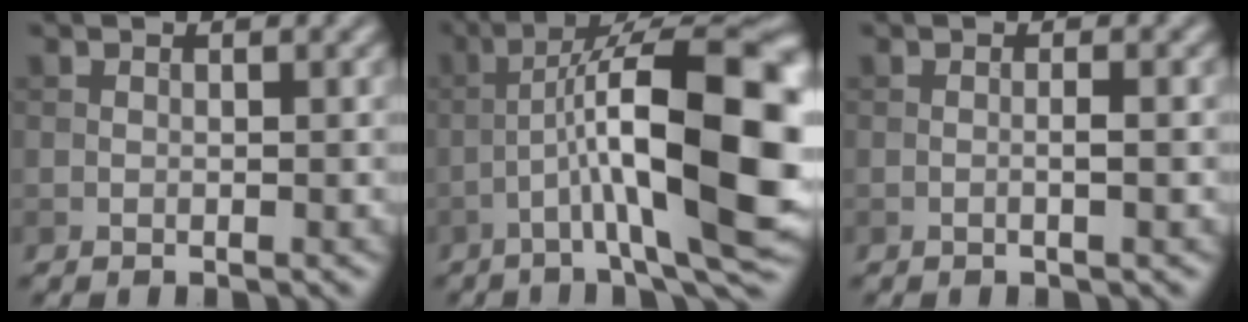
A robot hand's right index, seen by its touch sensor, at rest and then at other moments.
{"total": 14.5, "force": [-2.2, 3.6, 13.8], "torque": [-0.218, 0.026, -0.031]}
{"total": 1.3, "force": [-0.2, 0.2, 1.2], "torque": [-0.017, 0.000, -0.005]}